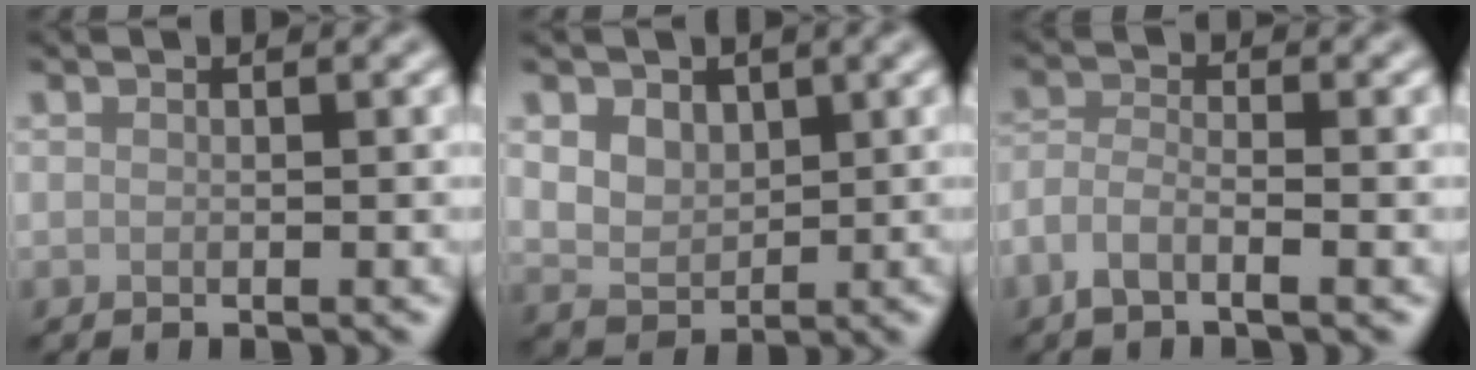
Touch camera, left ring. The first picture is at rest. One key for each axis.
{"total": 3.6, "fx": 1.4, "fy": 2.7, "fz": 1.9, "tx": -0.045, "ty": 0.002, "tz": 0.029}
{"total": 2.7, "fx": -1.7, "fy": 0.7, "fz": 1.9, "tx": -0.043, "ty": 0.000, "tz": -0.044}